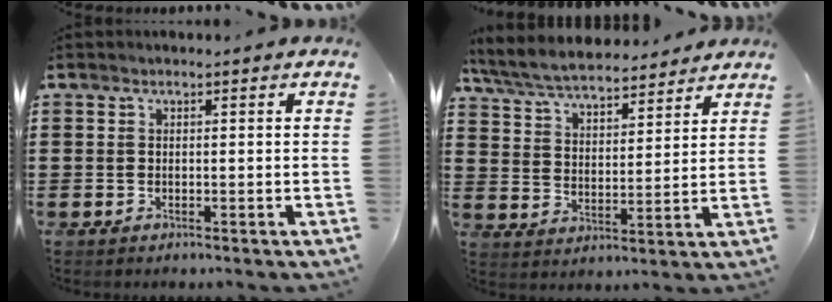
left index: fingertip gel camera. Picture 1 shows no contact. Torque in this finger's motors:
{"motor_torque": [0.94, -1.20, -0.65, 0.02]}